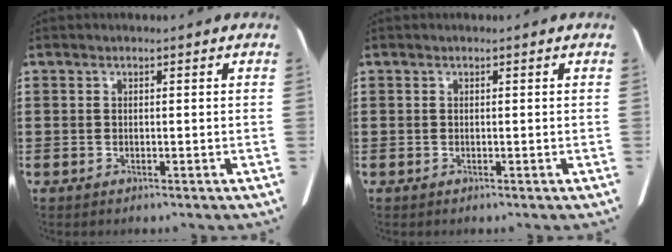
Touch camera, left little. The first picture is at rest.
{"total": 0.0}